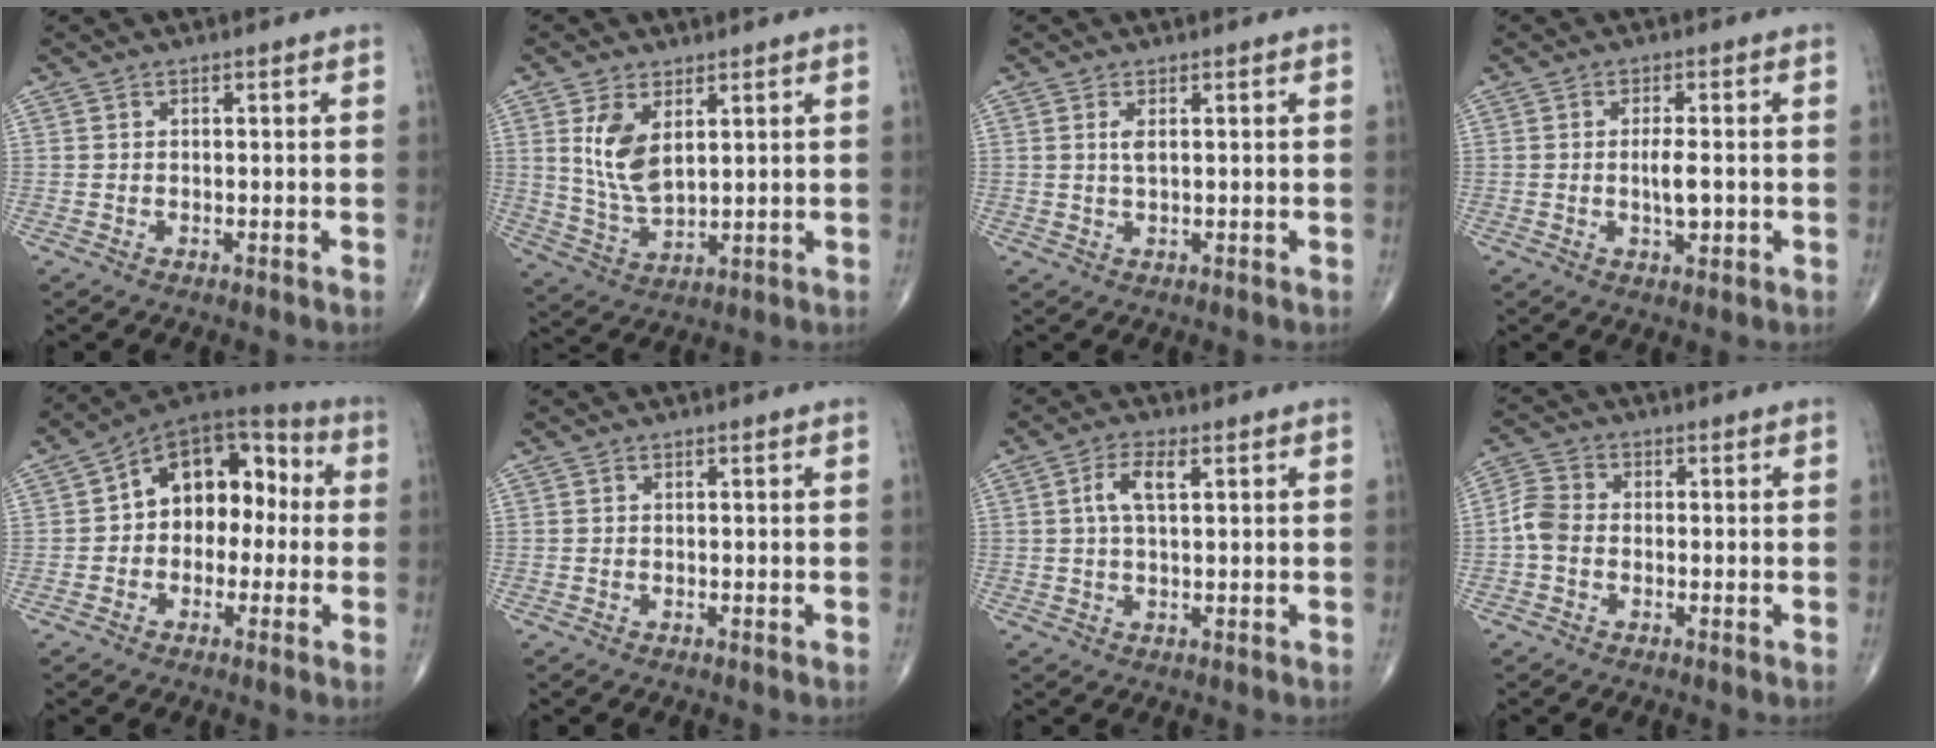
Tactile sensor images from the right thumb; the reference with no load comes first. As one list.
[{"total": 8.7, "force": [3.0, 4.6, 6.8], "torque": [-0.123, -0.018, 0.072]}, {"total": 1.8, "force": [0.5, 0.6, 1.6], "torque": [-0.036, -0.001, 0.014]}, {"total": 4.1, "force": [-0.4, 1.4, 3.8], "torque": [-0.065, -0.003, -0.006]}, {"total": 14.5, "force": [0.6, 9.9, 10.5], "torque": [-0.105, 0.050, -0.008]}, {"total": 0.0}, {"total": 4.6, "force": [1.4, 1.8, 4.0], "torque": [-0.084, 0.009, 0.026]}, {"total": 4.5, "force": [-1.0, 3.3, 2.8], "torque": [-0.057, 0.011, -0.031]}]